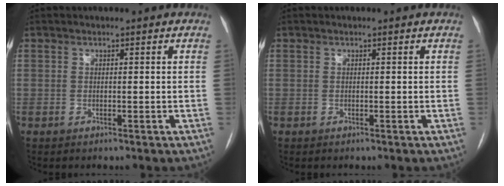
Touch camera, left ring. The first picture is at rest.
{"total": 0.0}